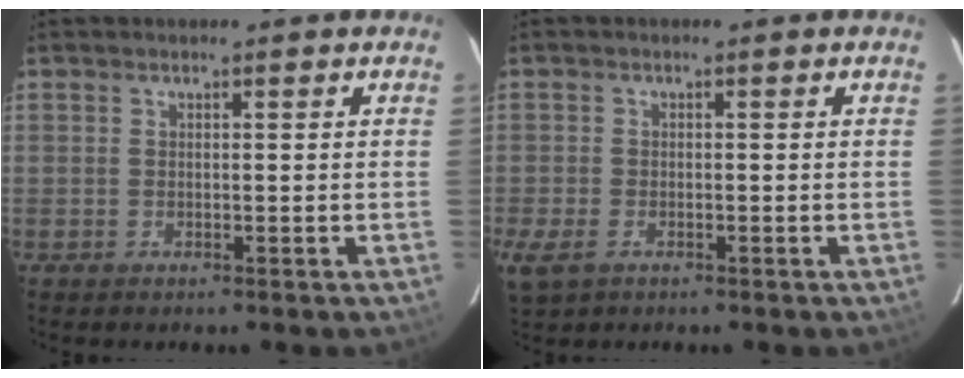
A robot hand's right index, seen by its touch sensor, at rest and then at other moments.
{"total": 4.9, "force": [-2.4, 3.1, 2.9], "torque": [-0.070, -0.014, -0.042]}